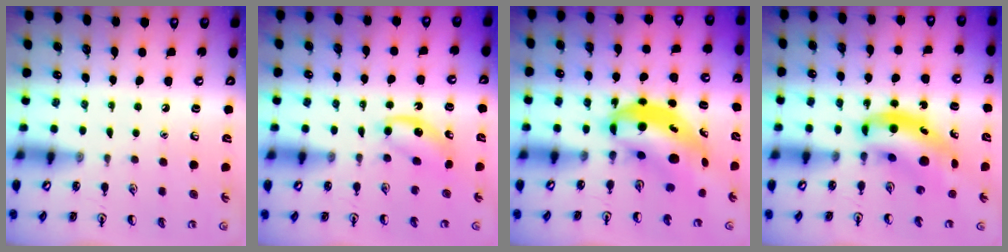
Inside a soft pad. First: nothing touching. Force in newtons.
{"total": 3.9, "press": 3.8, "slide": 1.1}
{"total": 8.0, "press": 7.7, "slide": 2.0}
{"total": 9.4, "press": 9.0, "slide": 2.7}